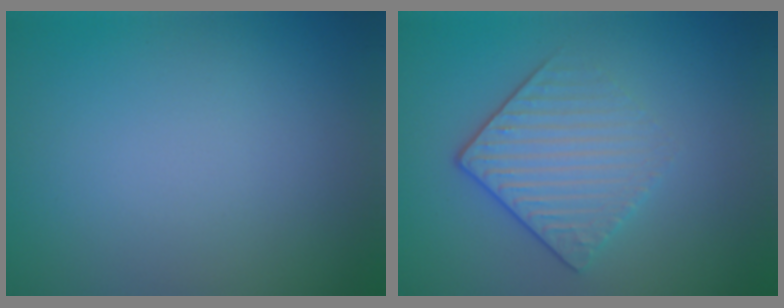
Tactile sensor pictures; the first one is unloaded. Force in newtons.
{"total": 3.9, "press": 3.1, "slide": 2.3}